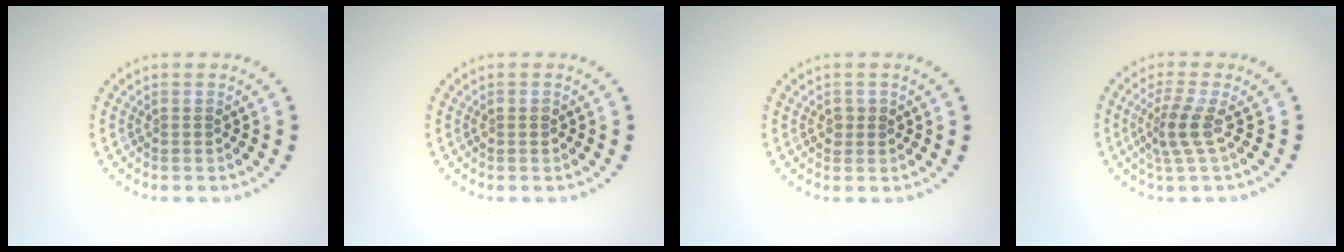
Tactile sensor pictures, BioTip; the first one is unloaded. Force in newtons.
{"total": 0.7, "press": 0.7, "slide": 0.1}
{"total": 0.9, "press": 0.8, "slide": 0.3}
{"total": 2.6, "press": 1.9, "slide": 1.8}